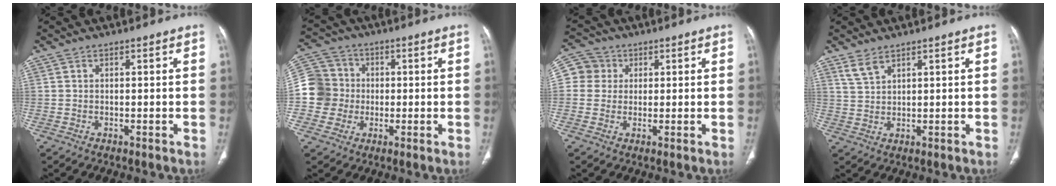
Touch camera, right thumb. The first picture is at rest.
{"total": 10.3, "force": [-0.9, 10.0, 2.3], "torque": [-0.023, 0.024, -0.022]}
{"total": 5.4, "force": [1.0, 5.2, 0.8], "torque": [0.008, 0.007, 0.014]}
{"total": 3.3, "force": [2.5, 1.1, 1.8], "torque": [-0.037, -0.007, 0.061]}